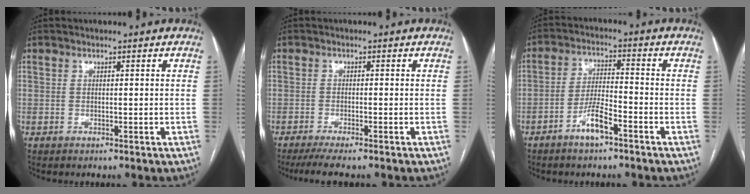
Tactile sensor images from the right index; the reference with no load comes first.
{"total": 5.4, "force": [-4.4, 0.1, 3.1], "torque": [-0.044, -0.011, -0.070]}
{"total": 5.7, "force": [-3.5, 0.9, 4.4], "torque": [-0.092, 0.003, -0.065]}